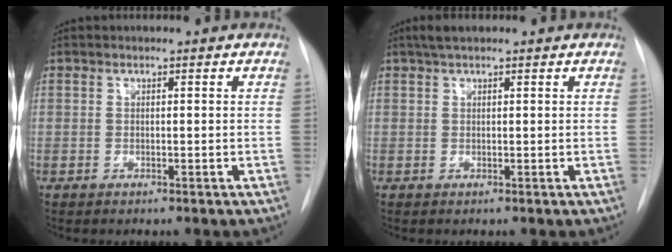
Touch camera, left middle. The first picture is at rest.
{"total": 2.0, "force": [1.5, 0.5, 1.2], "torque": [-0.023, 0.013, 0.026]}